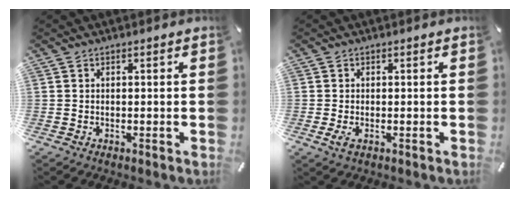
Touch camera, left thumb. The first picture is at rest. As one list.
[{"total": 1.6, "force": [-0.4, 0.7, 1.4], "torque": [-0.023, 0.000, -0.005]}]